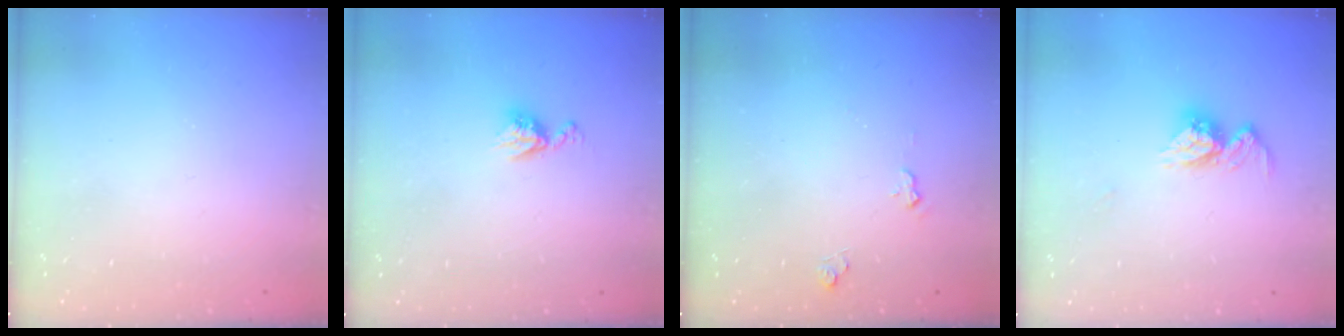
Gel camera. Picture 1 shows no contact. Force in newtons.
{"total": 6.4, "press": 6.4, "slide": 0.5}
{"total": 4.7, "press": 4.7, "slide": 0.5}
{"total": 10.0, "press": 10.0, "slide": 0.8}